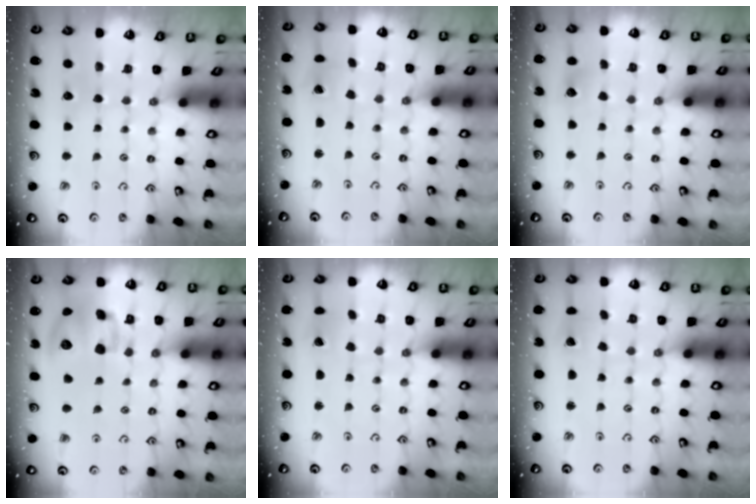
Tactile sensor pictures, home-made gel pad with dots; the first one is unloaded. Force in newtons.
{"total": 0.7, "press": 0.7, "slide": 0.1}
{"total": 4.4, "press": 4.3, "slide": 0.4}
{"total": 14.2, "press": 14.0, "slide": 2.3}
{"total": 0.7, "press": 0.7, "slide": 0.0}
{"total": 1.9, "press": 1.9, "slide": 0.0}